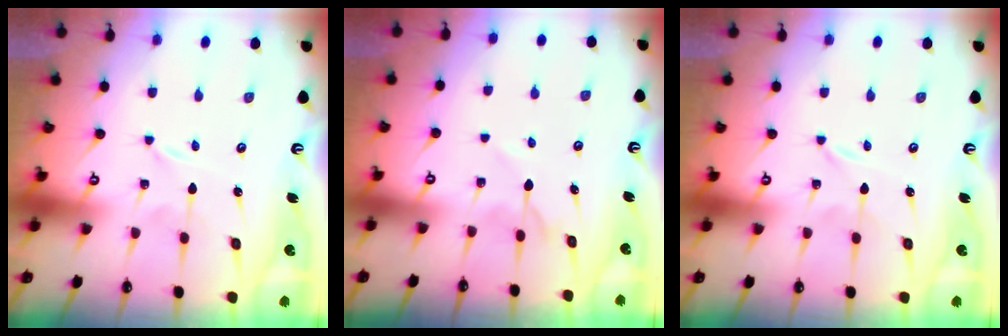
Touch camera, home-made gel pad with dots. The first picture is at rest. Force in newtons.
{"total": 5.3, "press": 5.2, "slide": 0.5}
{"total": 0.0}